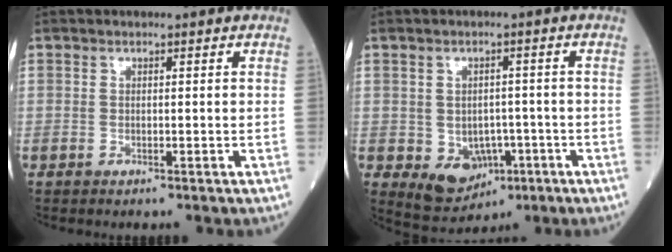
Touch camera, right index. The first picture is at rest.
{"total": 6.6, "force": [-2.3, 4.9, 3.9], "torque": [-0.061, 0.002, -0.021]}